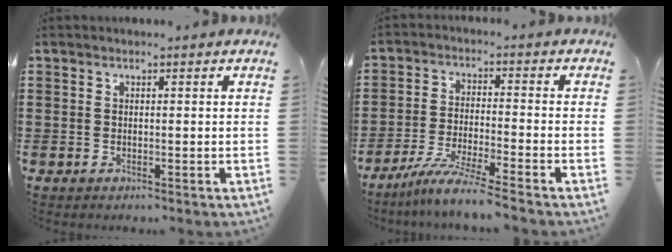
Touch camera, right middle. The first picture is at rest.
{"total": 6.5, "force": [-5.5, -0.6, 3.4], "torque": [-0.071, -0.020, -0.106]}